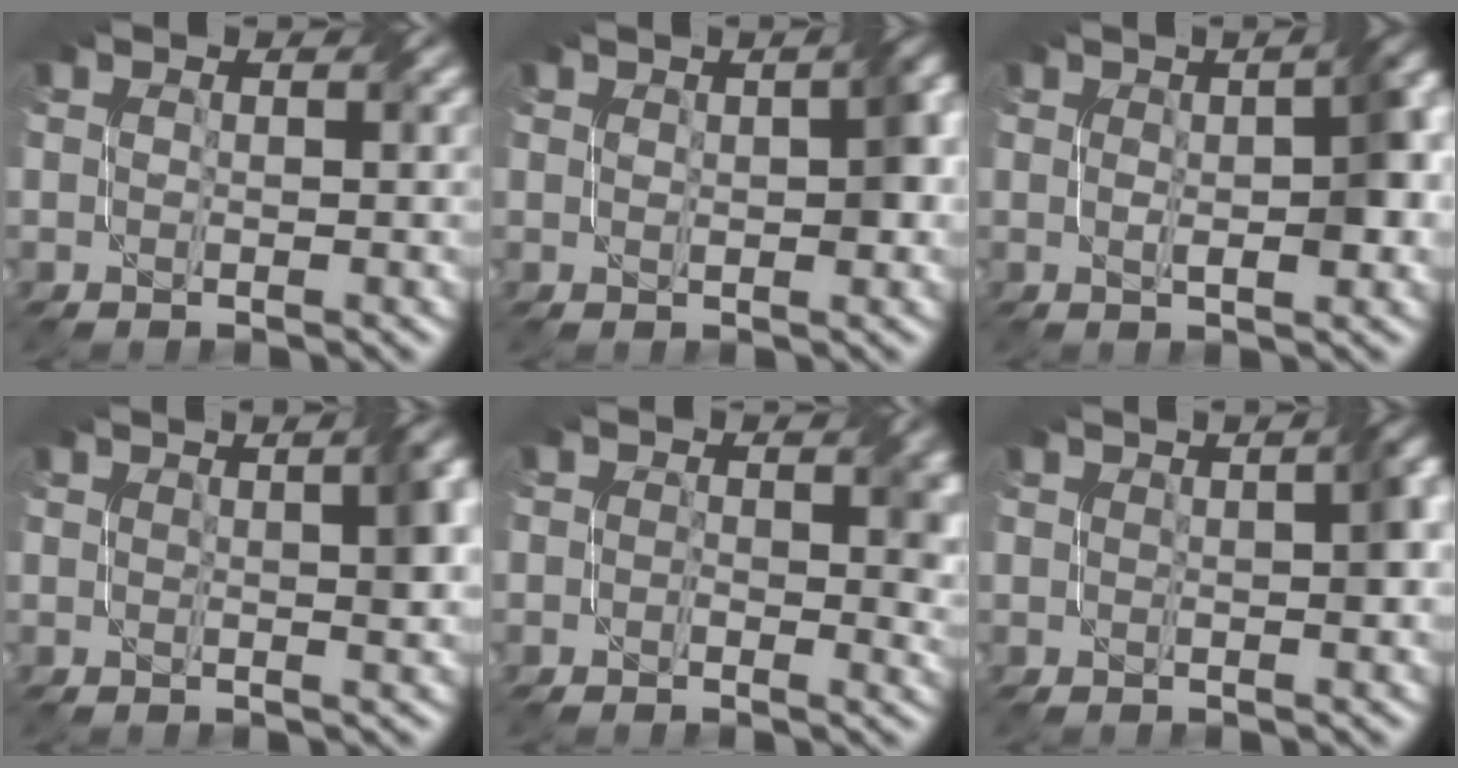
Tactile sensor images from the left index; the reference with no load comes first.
{"total": 3.9, "force": [0.6, 1.5, 3.6], "torque": [-0.049, 0.013, 0.010]}
{"total": 6.5, "force": [0.6, 2.1, 6.1], "torque": [-0.079, 0.014, 0.008]}
{"total": 5.2, "force": [1.3, 1.7, 4.7], "torque": [-0.035, 0.019, 0.015]}
{"total": 3.6, "force": [0.3, 2.1, 2.9], "torque": [-0.028, -0.001, -0.002]}
{"total": 3.5, "force": [0.6, 0.9, 3.4], "torque": [-0.041, 0.015, 0.009]}